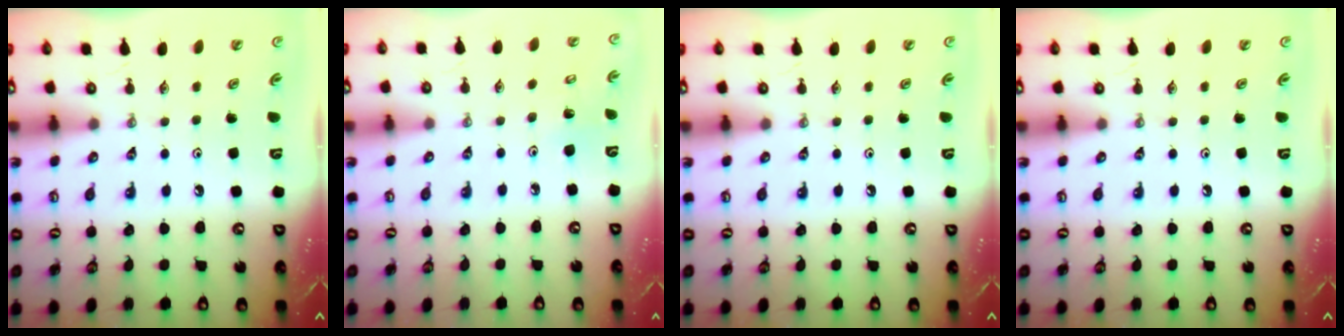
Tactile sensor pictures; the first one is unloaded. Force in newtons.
{"total": 3.7, "press": 3.7, "slide": 0.2}
{"total": 0.0}
{"total": 0.0}